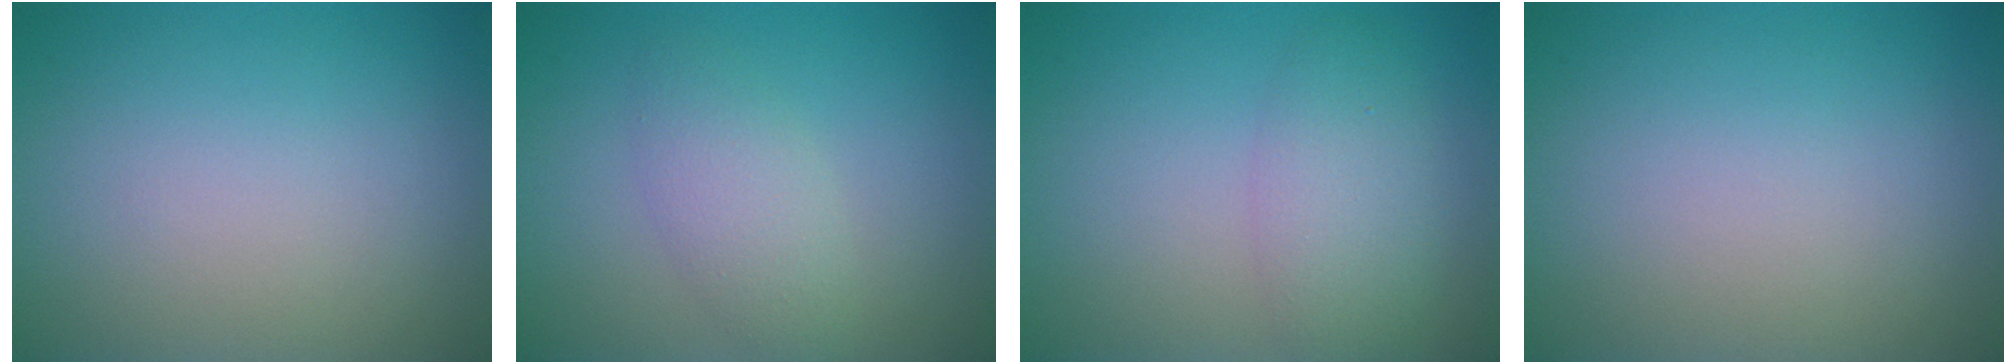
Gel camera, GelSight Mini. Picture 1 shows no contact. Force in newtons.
{"total": 2.7, "press": 2.6, "slide": 0.0}
{"total": 4.8, "press": 4.8, "slide": 0.2}
{"total": 0.0}